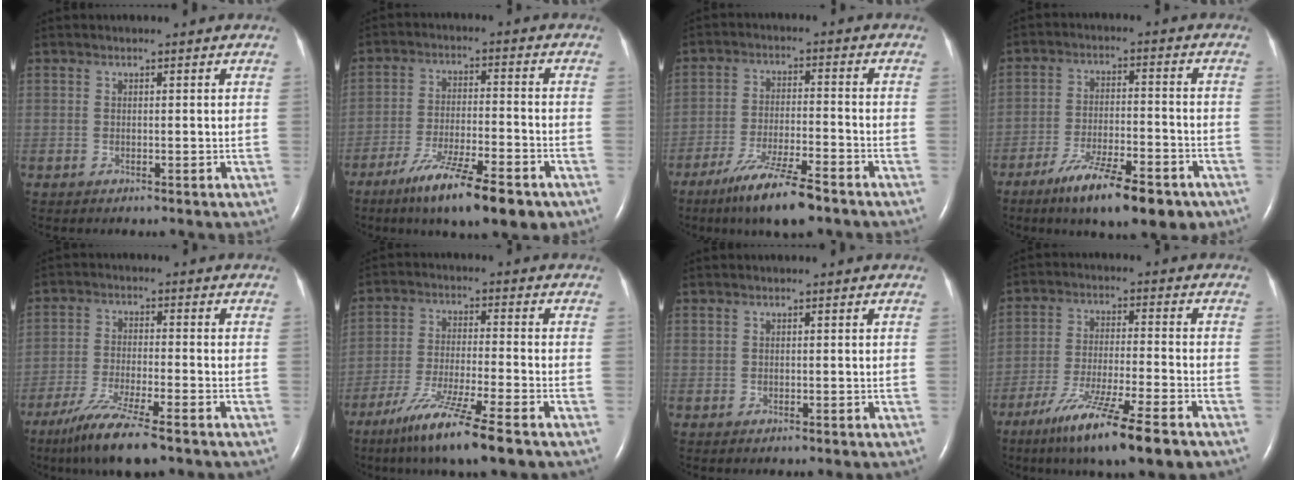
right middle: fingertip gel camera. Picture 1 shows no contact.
{"total": 13.3, "force": [-8.6, 2.2, 9.9], "torque": [-0.163, -0.024, -0.138]}
{"total": 10.1, "force": [-7.2, 0.8, 7.0], "torque": [-0.134, -0.026, -0.127]}
{"total": 13.1, "force": [-8.7, 3.1, 9.3], "torque": [-0.147, -0.014, -0.138]}
{"total": 9.4, "force": [-6.8, 0.1, 6.5], "torque": [-0.125, -0.030, -0.121]}
{"total": 11.0, "force": [-7.4, -0.6, 8.1], "torque": [-0.159, -0.037, -0.134]}
{"total": 0.0}
{"total": 13.2, "force": [-8.7, 0.0, 9.9], "torque": [-0.188, -0.043, -0.149]}